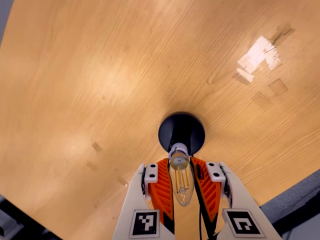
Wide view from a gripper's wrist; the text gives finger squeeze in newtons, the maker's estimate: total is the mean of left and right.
{"total": 18.2, "left": 18.1, "right": 18.3}